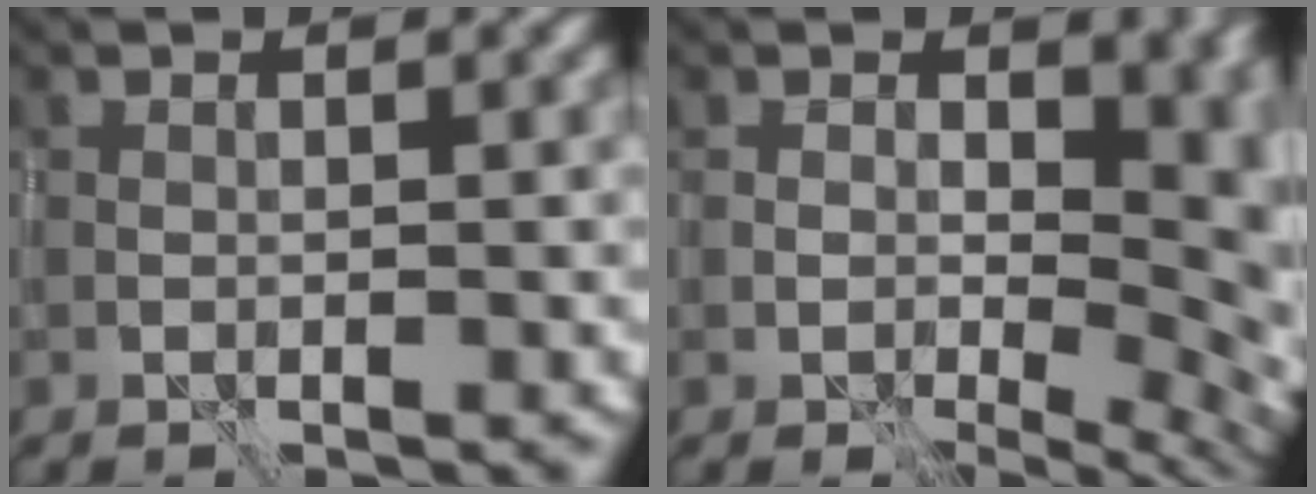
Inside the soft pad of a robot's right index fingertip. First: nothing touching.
{"total": 11.9, "force": [1.3, 7.9, 8.8], "torque": [-0.088, -0.013, 0.034]}